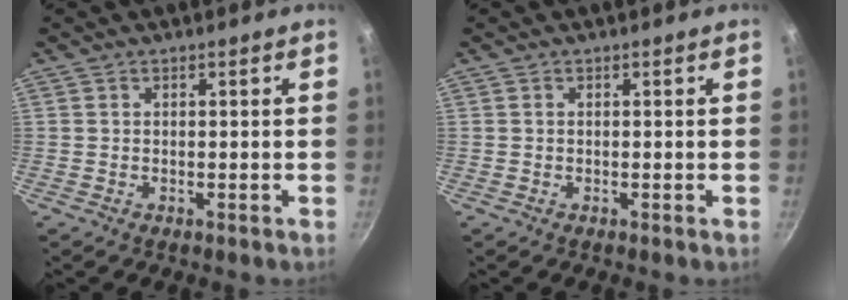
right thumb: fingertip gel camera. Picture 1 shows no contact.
{"total": 0.0}